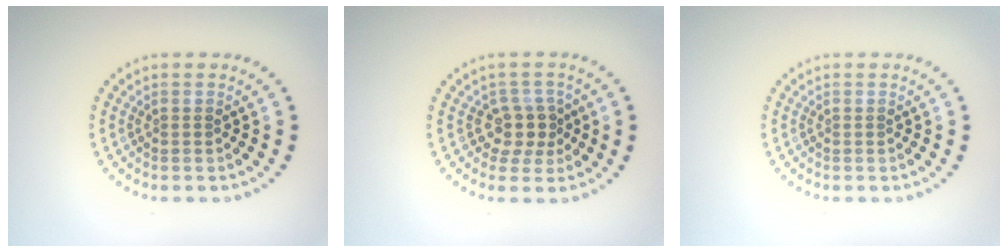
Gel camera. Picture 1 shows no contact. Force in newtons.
{"total": 2.5, "press": 2.1, "slide": 1.5}
{"total": 0.0}